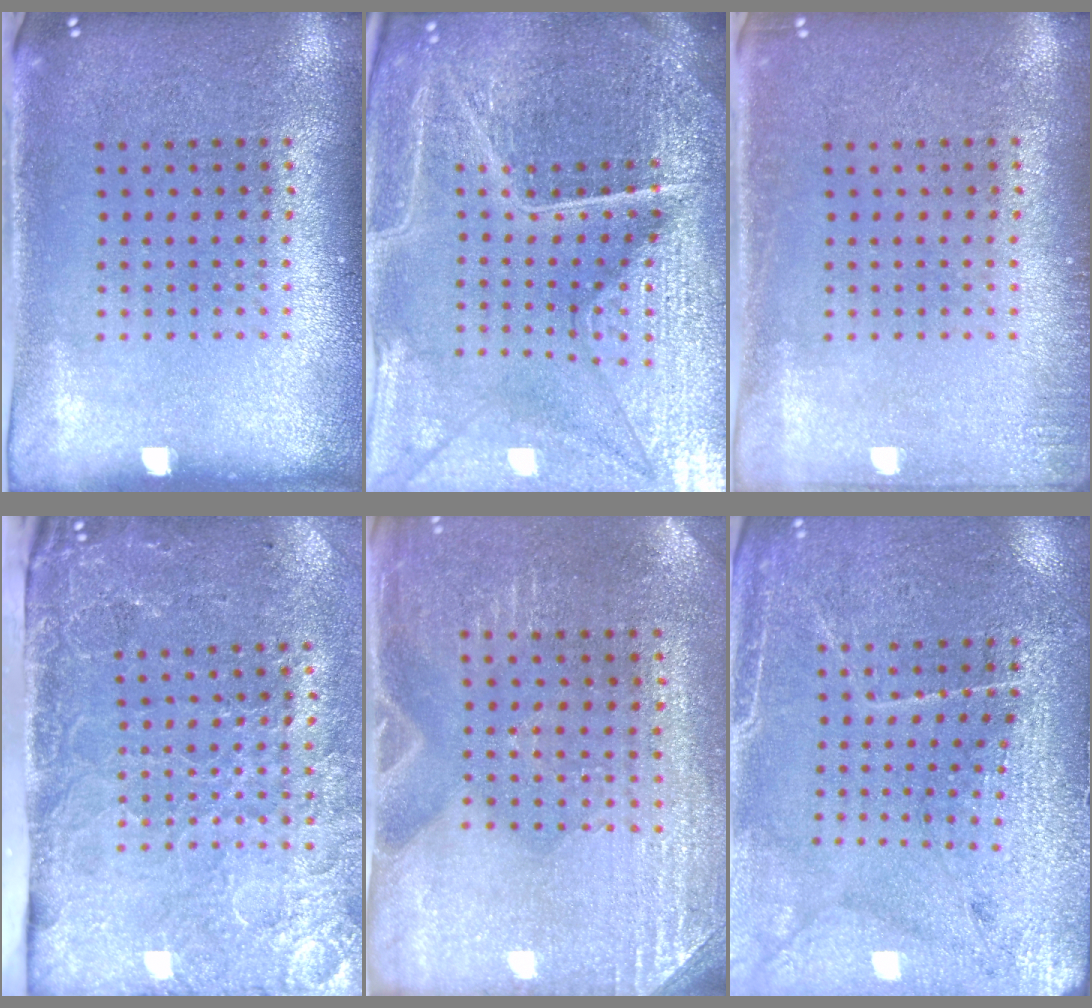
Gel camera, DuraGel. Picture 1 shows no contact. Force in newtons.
{"total": 6.2, "press": 5.6, "slide": 2.7}
{"total": 1.1, "press": 1.1, "slide": 0.2}
{"total": 4.6, "press": 3.7, "slide": 2.8}
{"total": 2.9, "press": 2.8, "slide": 0.9}
{"total": 3.0, "press": 2.9, "slide": 0.4}